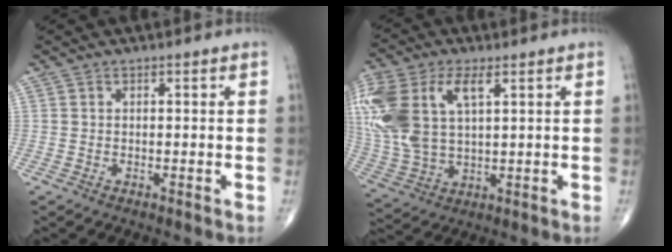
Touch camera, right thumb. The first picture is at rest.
{"total": 20.2, "force": [6.4, 10.9, 15.7], "torque": [-0.389, 0.005, 0.126]}